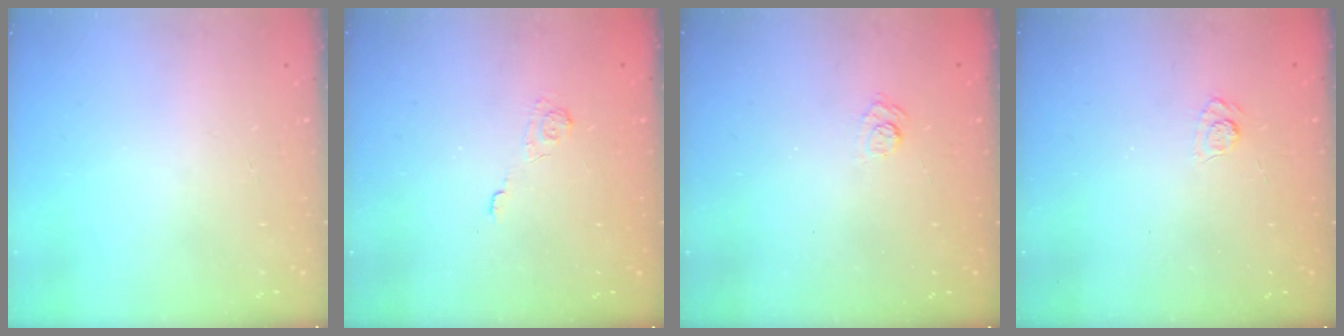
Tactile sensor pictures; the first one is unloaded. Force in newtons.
{"total": 2.0, "press": 1.4, "slide": 1.4}
{"total": 2.8, "press": 2.3, "slide": 1.6}
{"total": 4.0, "press": 3.7, "slide": 1.4}